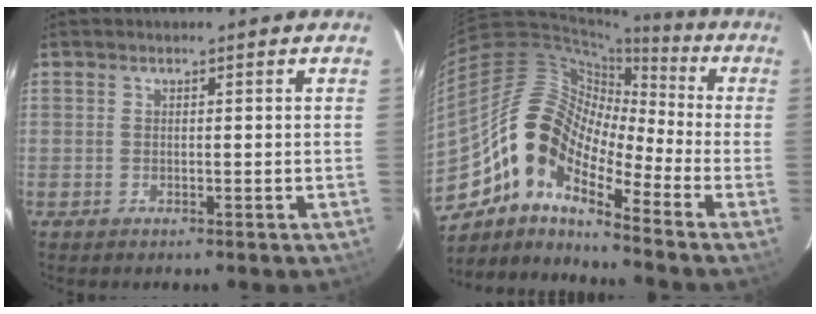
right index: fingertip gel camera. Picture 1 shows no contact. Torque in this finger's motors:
{"motor_torque": [1.10, -1.04, 0.65, 0.08]}